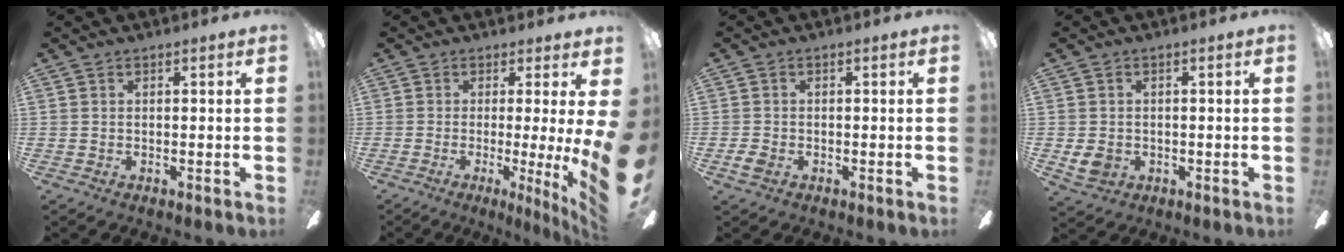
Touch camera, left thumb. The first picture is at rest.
{"total": 7.9, "force": [0.1, -0.2, 7.9], "torque": [-0.117, -0.032, 0.006]}
{"total": 2.4, "force": [-0.9, 1.4, 1.7], "torque": [-0.042, 0.002, -0.021]}
{"total": 4.1, "force": [-0.4, 3.1, 2.6], "torque": [-0.065, -0.001, -0.008]}